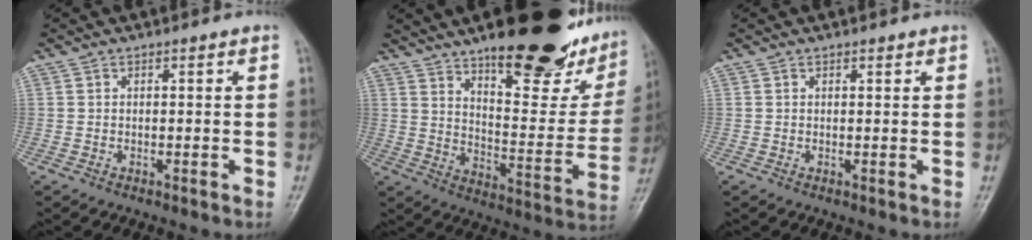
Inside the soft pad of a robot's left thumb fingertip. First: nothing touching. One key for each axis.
{"total": 28.6, "fx": 18.9, "fy": 9.2, "fz": 19.3, "tx": -0.231, "ty": -0.082, "tz": 0.271}
{"total": 0.8, "fx": 0.6, "fy": 0.4, "fz": 0.4, "tx": -0.007, "ty": -0.003, "tz": 0.008}